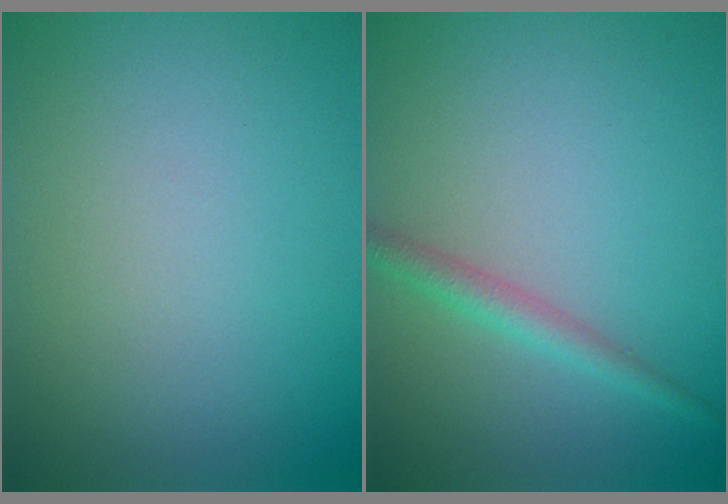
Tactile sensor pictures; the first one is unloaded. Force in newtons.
{"total": 2.0, "press": 2.0, "slide": 0.1}